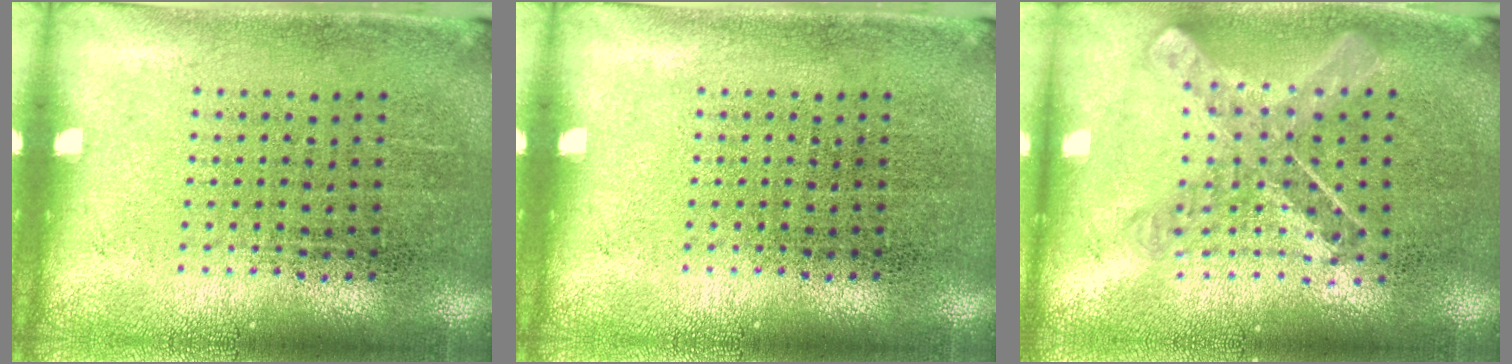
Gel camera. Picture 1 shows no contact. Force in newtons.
{"total": 0.0}
{"total": 0.9, "press": 0.9, "slide": 0.1}